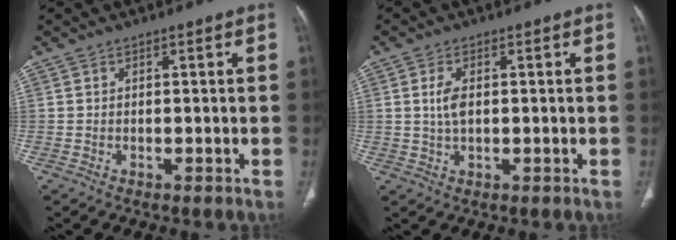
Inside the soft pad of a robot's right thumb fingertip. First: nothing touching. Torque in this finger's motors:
{"motor_torque": [-0.39, 0.40, 0.35, 0.34, 0.03]}